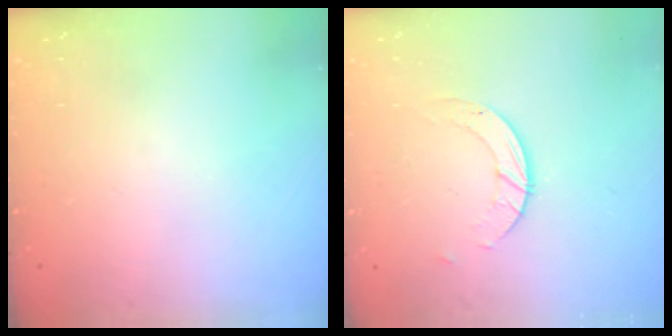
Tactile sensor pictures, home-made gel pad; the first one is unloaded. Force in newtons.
{"total": 2.8, "press": 2.8, "slide": 0.3}